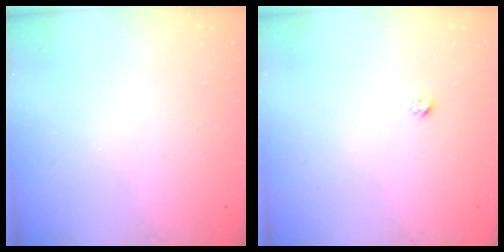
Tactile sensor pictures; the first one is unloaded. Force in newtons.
{"total": 1.9, "press": 1.9, "slide": 0.1}